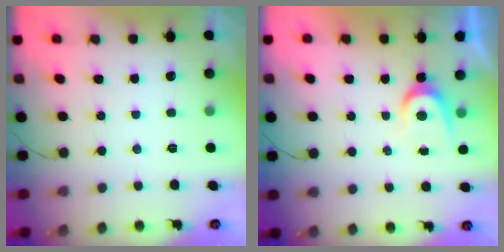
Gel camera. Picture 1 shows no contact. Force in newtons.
{"total": 5.2, "press": 5.2, "slide": 0.4}